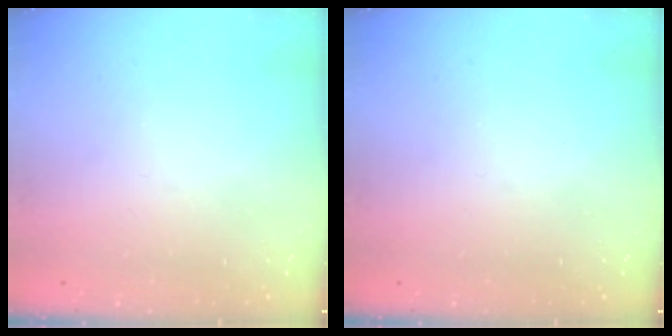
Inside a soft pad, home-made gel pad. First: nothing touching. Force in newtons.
{"total": 0.0}